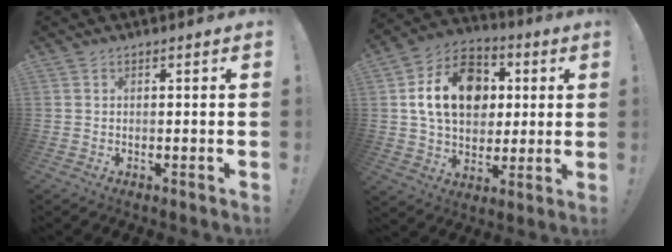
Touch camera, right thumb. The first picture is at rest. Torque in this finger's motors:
{"motor_torque": [2.13, 2.05, 0.51, -0.09, 0.01]}